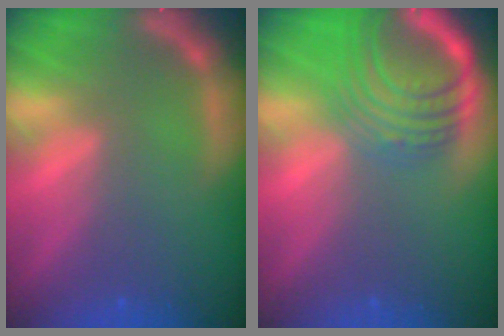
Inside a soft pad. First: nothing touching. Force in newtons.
{"total": 9.5}